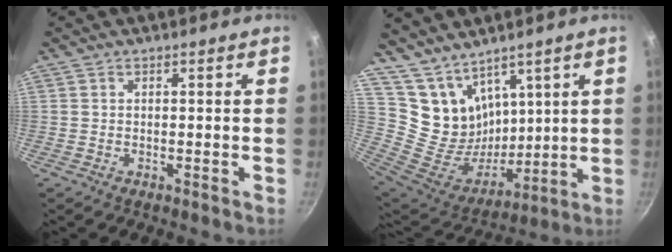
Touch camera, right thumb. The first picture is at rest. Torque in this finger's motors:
{"motor_torque": [-1.34, 1.34, 0.09, 1.52, 0.13]}